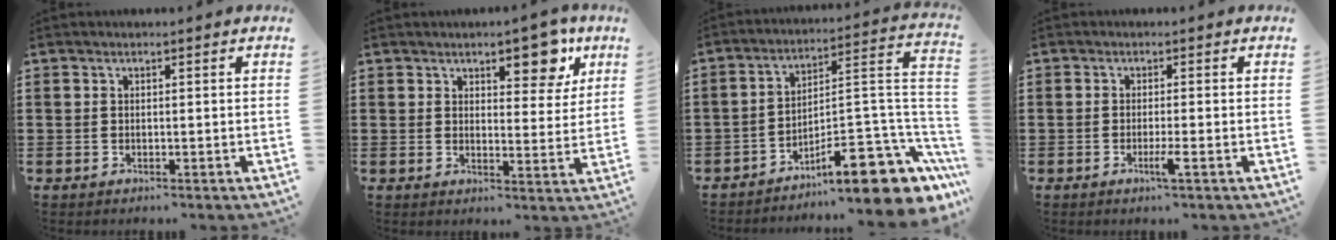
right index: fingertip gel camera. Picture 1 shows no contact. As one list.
[{"total": 7.8, "force": [5.4, 3.3, 4.6], "torque": [-0.057, -0.015, 0.087]}, {"total": 12.2, "force": [-8.6, 3.5, 7.9], "torque": [-0.094, 0.017, -0.152]}, {"total": 2.6, "force": [-1.3, 0.0, 2.3], "torque": [-0.052, -0.014, -0.027]}]